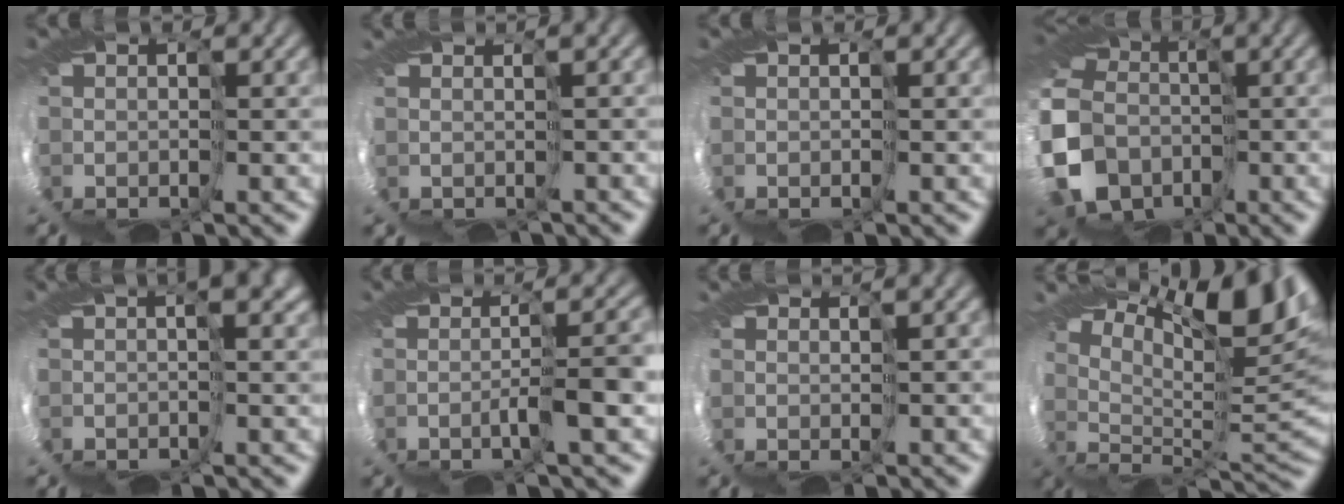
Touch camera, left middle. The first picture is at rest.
{"total": 2.2, "force": [-1.5, -0.8, -1.4], "torque": [0.017, -0.018, -0.002]}
{"total": 0.0}
{"total": 4.0, "force": [-2.0, 3.3, 1.0], "torque": [-0.093, -0.019, -0.046]}
{"total": 2.3, "force": [0.2, -2.3, 0.1], "torque": [-0.001, -0.011, 0.014]}
{"total": 4.4, "force": [0.3, -4.4, -0.1], "torque": [-0.001, 0.004, -0.008]}
{"total": 2.1, "force": [1.2, -1.5, -0.9], "torque": [0.019, -0.003, 0.025]}
{"total": 9.7, "force": [8.6, -2.5, 3.8], "torque": [-0.072, 0.010, 0.153]}